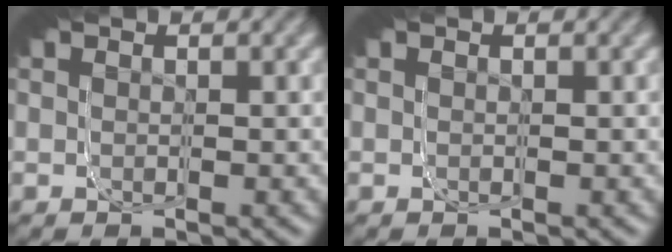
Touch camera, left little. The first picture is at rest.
{"total": 0.0}